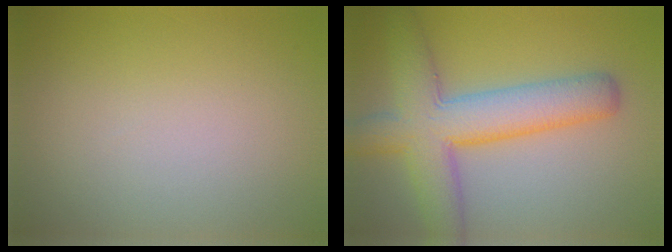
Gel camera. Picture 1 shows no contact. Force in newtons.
{"total": 7.9, "press": 7.9, "slide": 0.3}